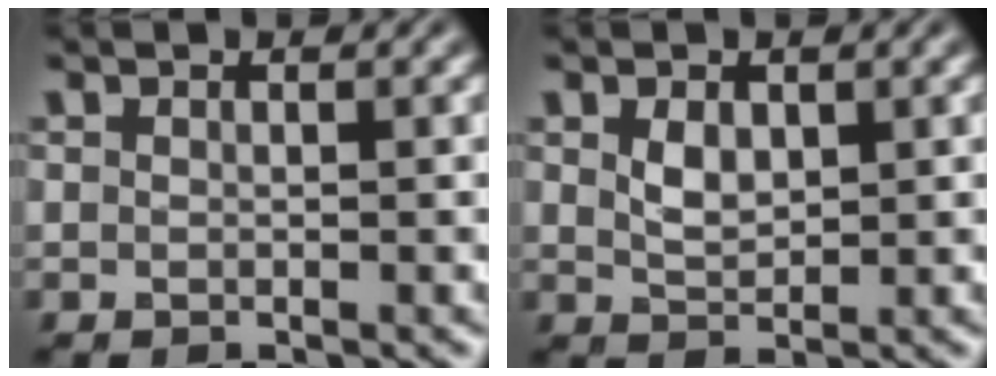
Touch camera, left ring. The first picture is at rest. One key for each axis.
{"total": 1.9, "fx": 0.7, "fy": 1.2, "fz": 1.3, "tx": -0.029, "ty": -0.002, "tz": 0.018}